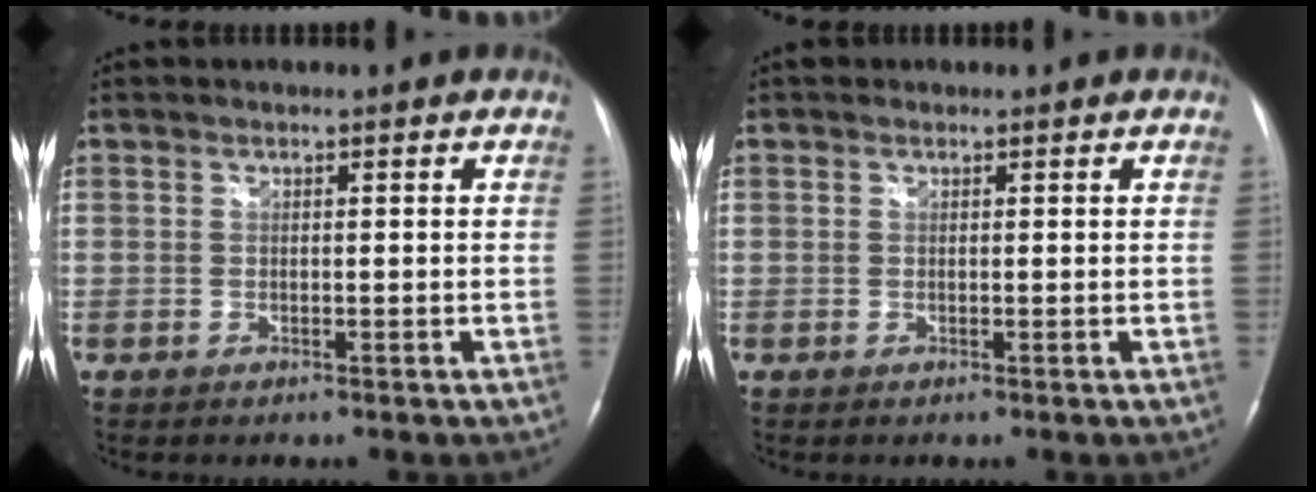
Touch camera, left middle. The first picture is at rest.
{"total": 0.0}